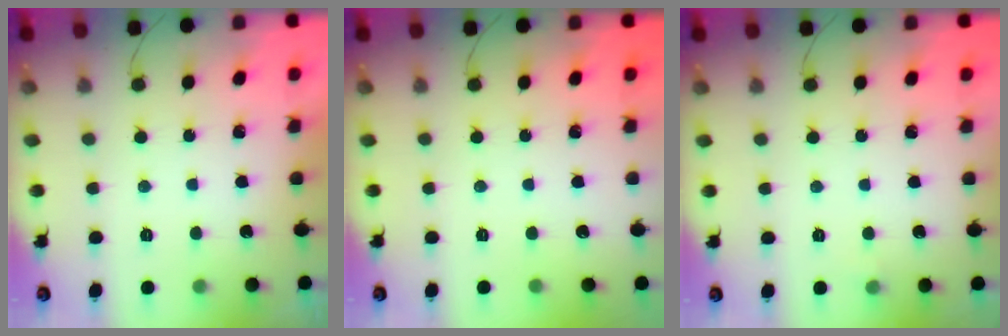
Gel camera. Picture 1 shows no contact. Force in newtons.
{"total": 0.0}
{"total": 2.8, "press": 2.5, "slide": 1.1}